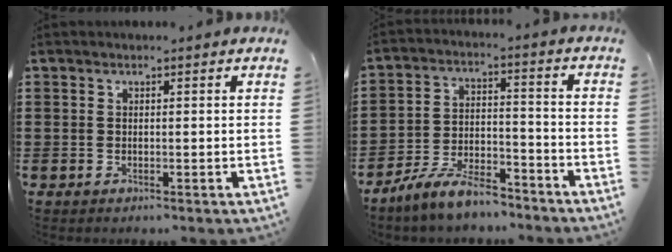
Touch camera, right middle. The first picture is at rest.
{"total": 8.3, "force": [-7.2, 1.9, 3.7], "torque": [-0.076, 0.014, -0.137]}